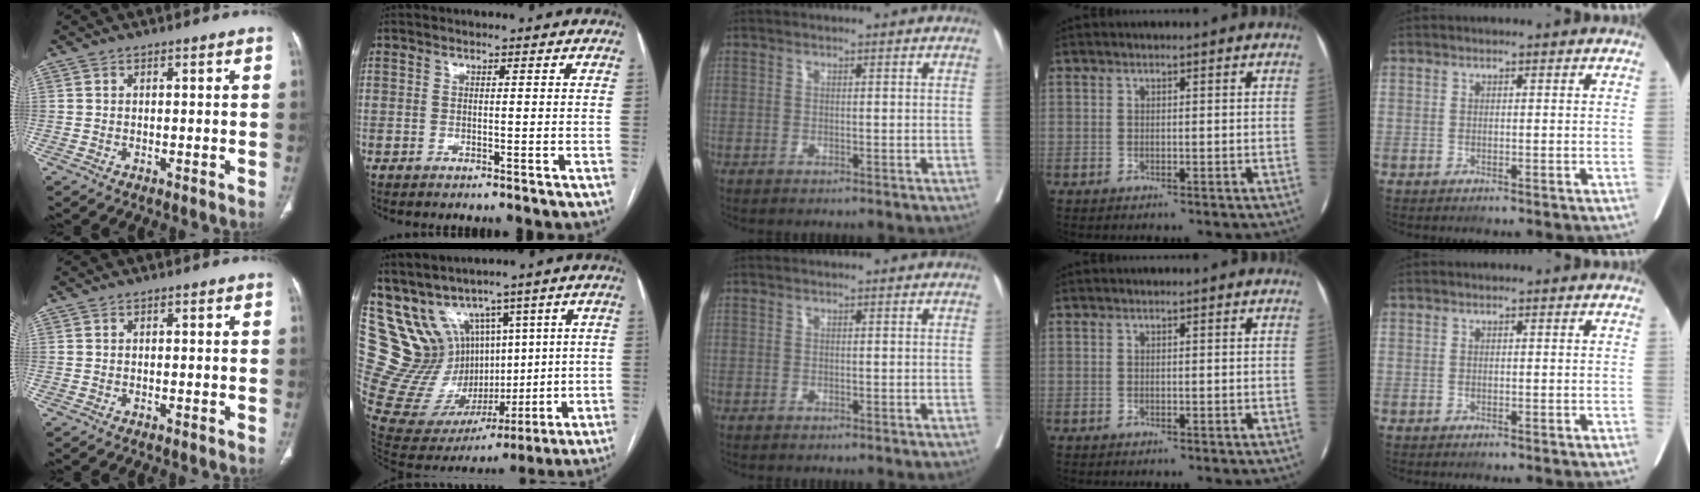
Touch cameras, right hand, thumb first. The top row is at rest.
{"index": {"total": 15.9, "force": [7.8, 12.3, 6.5], "torque": [-0.150, 0.068, 0.199]}}